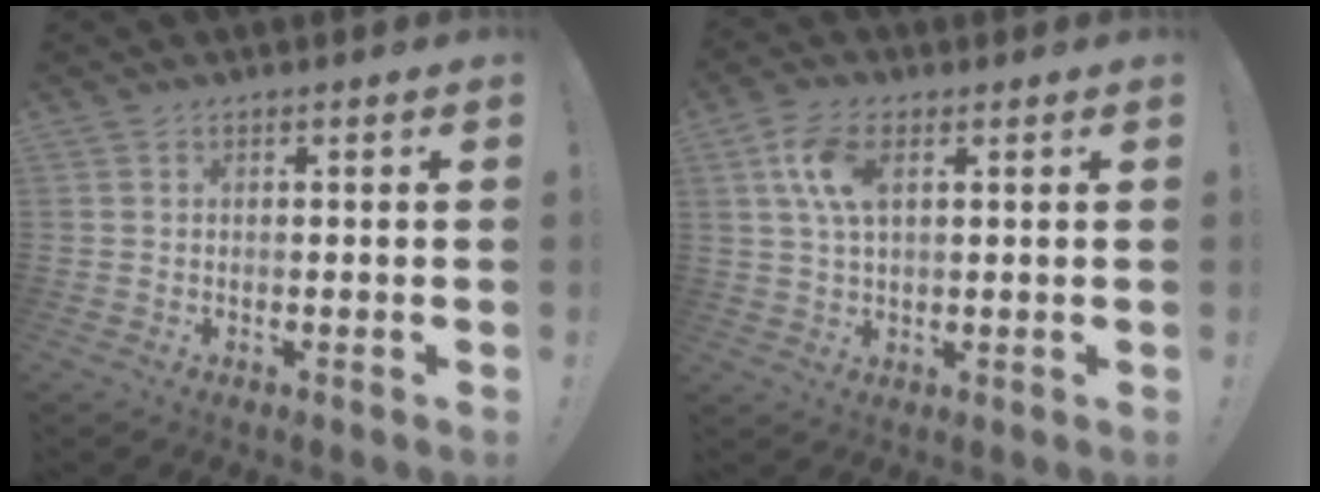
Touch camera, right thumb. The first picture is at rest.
{"total": 9.0, "force": [2.9, 4.9, 7.0], "torque": [-0.147, 0.006, 0.054]}